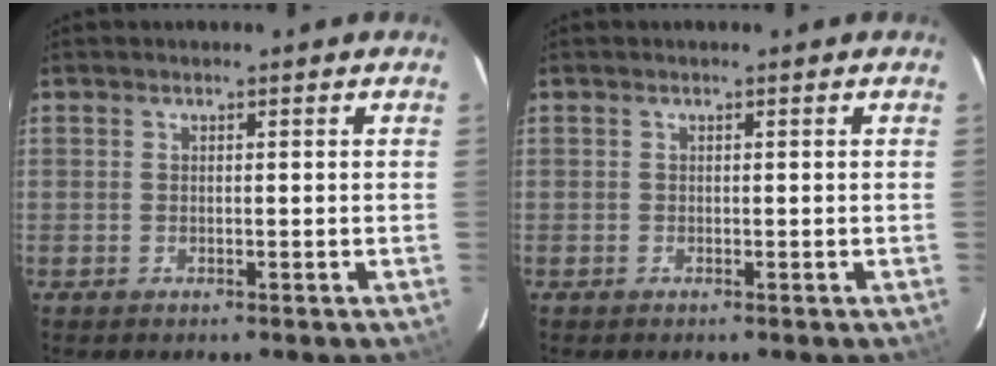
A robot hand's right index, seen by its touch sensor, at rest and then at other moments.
{"total": 0.0}